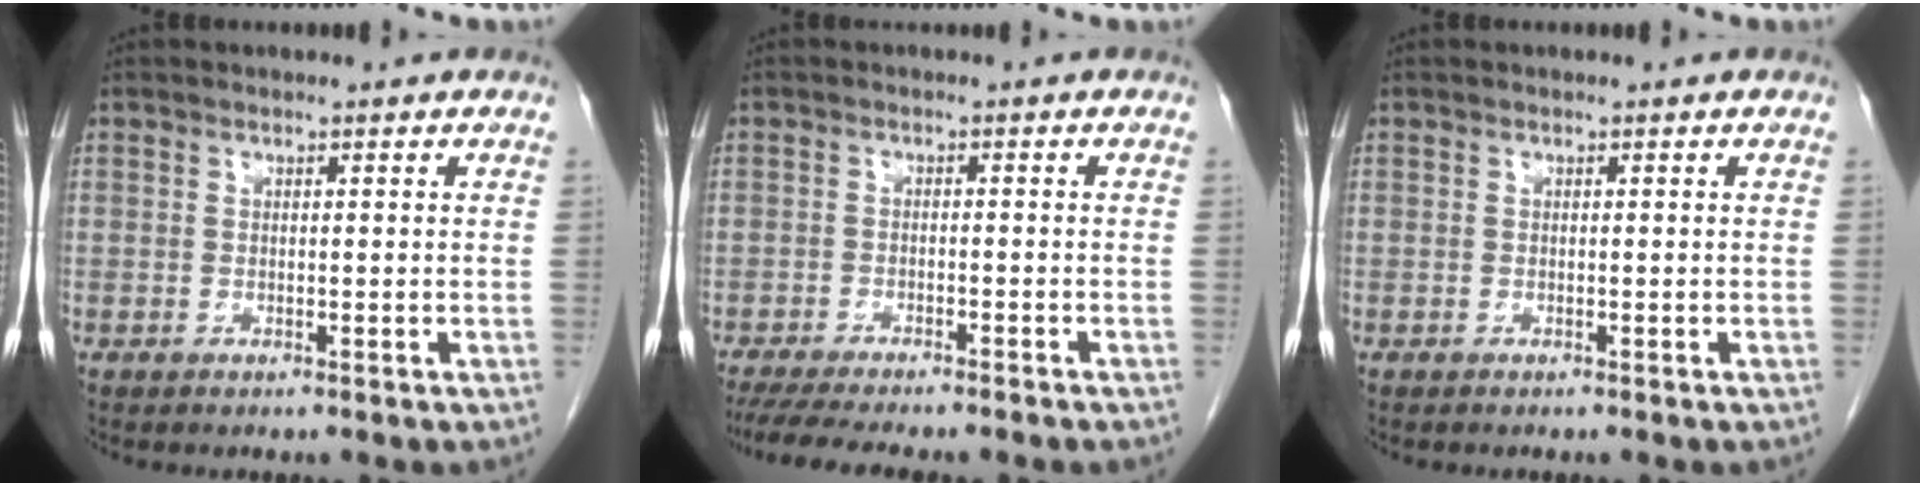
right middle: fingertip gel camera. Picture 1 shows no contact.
{"total": 11.7, "force": [-10.0, 1.3, 5.9], "torque": [-0.079, -0.011, -0.142]}
{"total": 0.0}